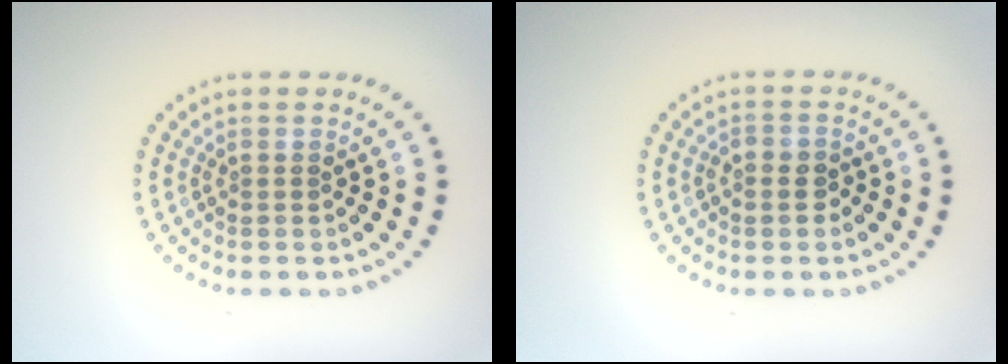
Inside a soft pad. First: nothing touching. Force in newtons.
{"total": 1.3, "press": 1.2, "slide": 0.5}